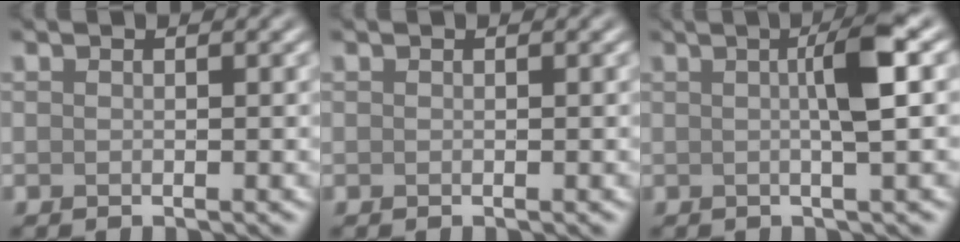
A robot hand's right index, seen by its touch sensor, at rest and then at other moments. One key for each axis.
{"total": 0.0}
{"total": 4.2, "fx": 0.6, "fy": 0.4, "fz": 4.2, "tx": -0.062, "ty": 0.009, "tz": 0.007}